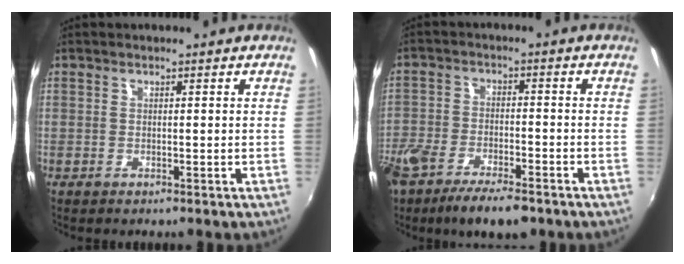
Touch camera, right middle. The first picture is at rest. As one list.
[{"total": 12.4, "force": [-9.0, 4.2, 7.4], "torque": [-0.175, -0.035, -0.165]}]